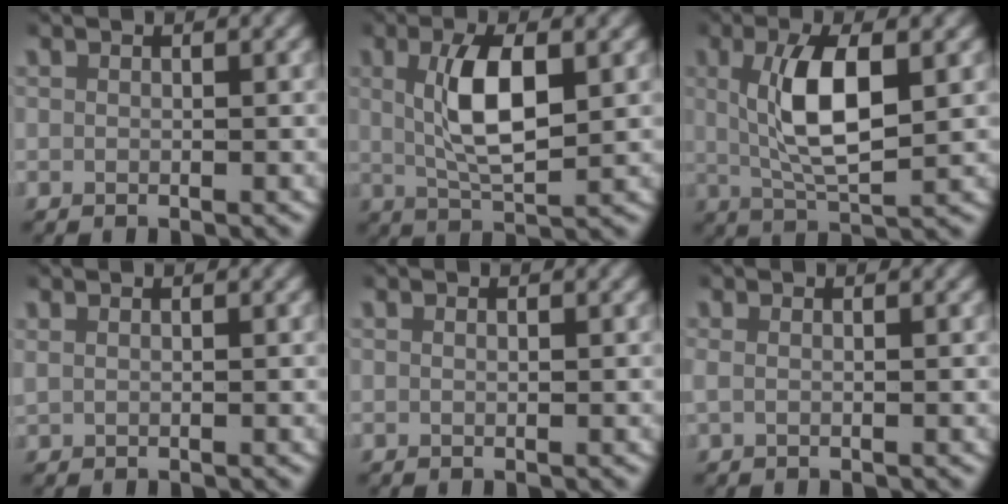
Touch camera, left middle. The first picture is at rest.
{"total": 5.3, "force": [1.0, 1.7, 4.9], "torque": [-0.090, -0.009, 0.024]}
{"total": 5.9, "force": [1.1, 1.9, 5.5], "torque": [-0.105, -0.008, 0.026]}
{"total": 0.7, "force": [0.5, 0.2, 0.4], "torque": [-0.008, 0.004, 0.010]}
{"total": 0.0}
{"total": 0.7, "force": [0.0, 0.1, 0.7], "torque": [-0.021, -0.001, 0.000]}